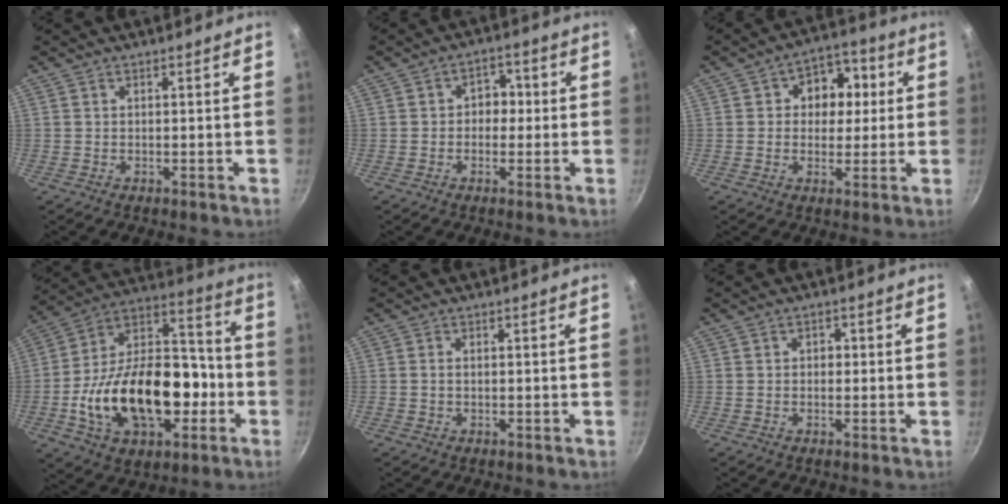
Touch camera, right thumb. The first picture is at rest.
{"total": 4.6, "force": [-0.1, 3.8, 2.6], "torque": [0.006, 0.009, -0.011]}
{"total": 9.6, "force": [1.7, 7.7, 5.5], "torque": [-0.027, 0.009, 0.011]}
{"total": 27.1, "force": [-6.6, 16.6, 20.4], "torque": [-0.315, 0.062, -0.104]}
{"total": 1.0, "force": [-0.1, 0.7, 0.7], "torque": [-0.013, 0.003, -0.002]}
{"total": 1.7, "force": [0.0, 1.5, 0.9], "torque": [-0.008, 0.003, -0.003]}